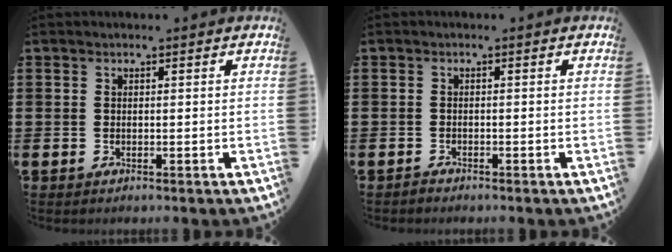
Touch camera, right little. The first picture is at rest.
{"total": 0.6, "force": [-0.6, 0.1, 0.0], "torque": [-0.002, -0.002, -0.013]}